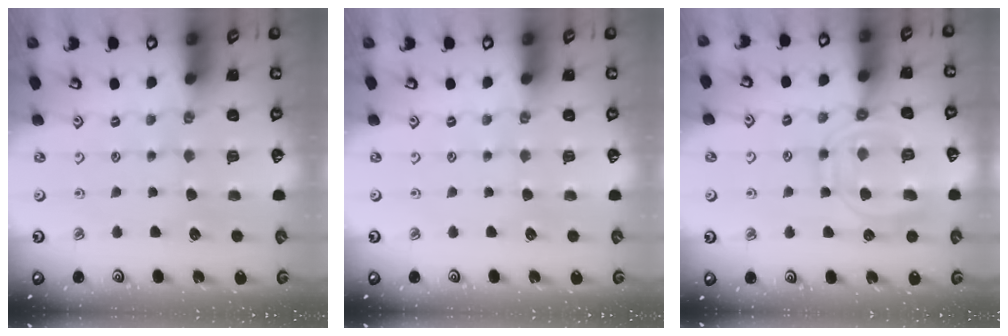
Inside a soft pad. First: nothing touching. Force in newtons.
{"total": 0.0}
{"total": 12.7, "press": 12.6, "slide": 1.3}